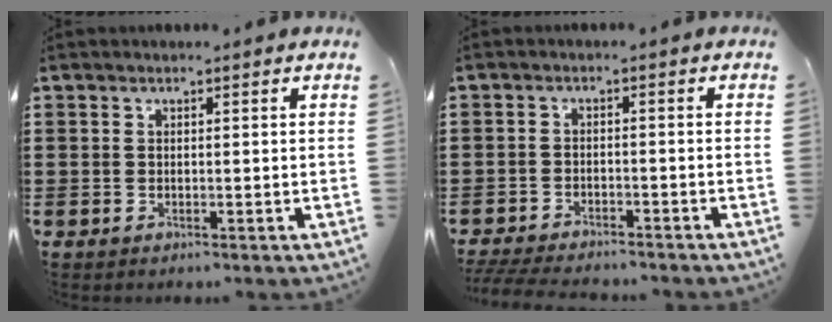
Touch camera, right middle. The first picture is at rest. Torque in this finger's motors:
{"motor_torque": [0.71, -0.29, 0.10, 0.07]}